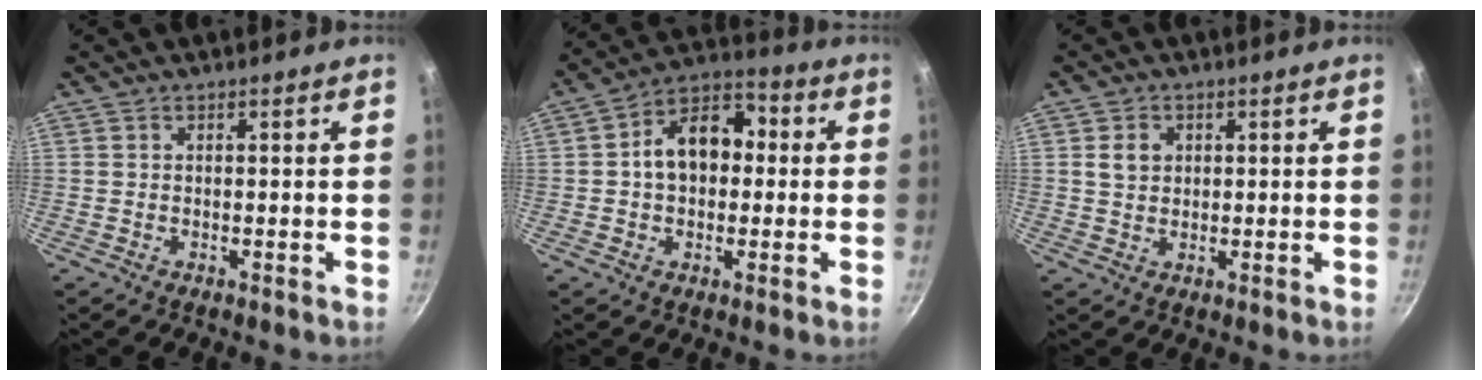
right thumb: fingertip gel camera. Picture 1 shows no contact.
{"total": 12.4, "force": [0.7, 8.8, 8.7], "torque": [-0.094, 0.037, -0.007]}
{"total": 3.4, "force": [0.8, 2.8, 1.8], "torque": [-0.019, 0.001, 0.014]}